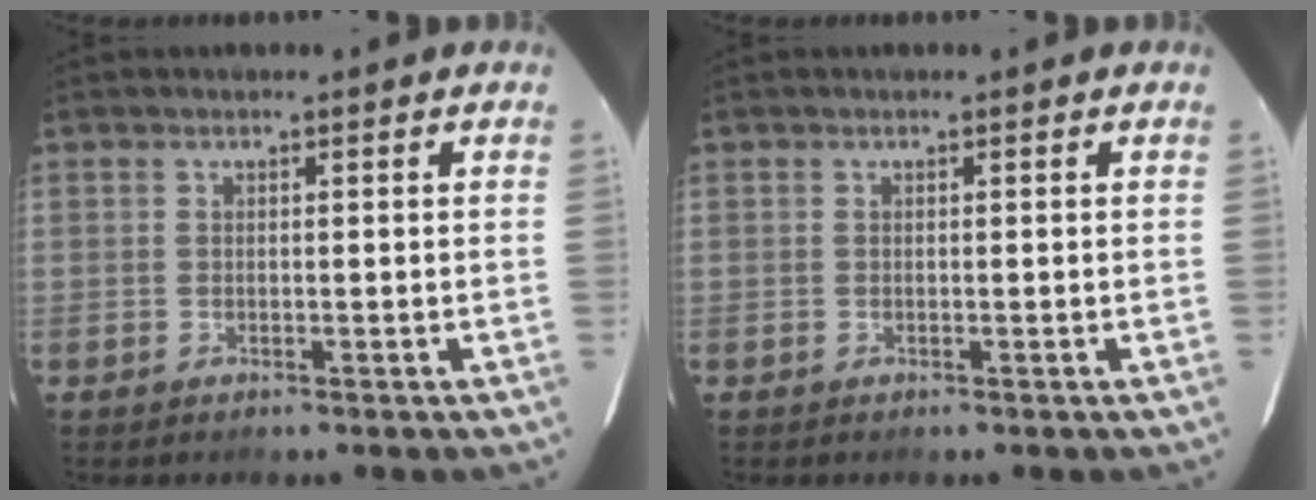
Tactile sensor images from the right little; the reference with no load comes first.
{"total": 0.0}